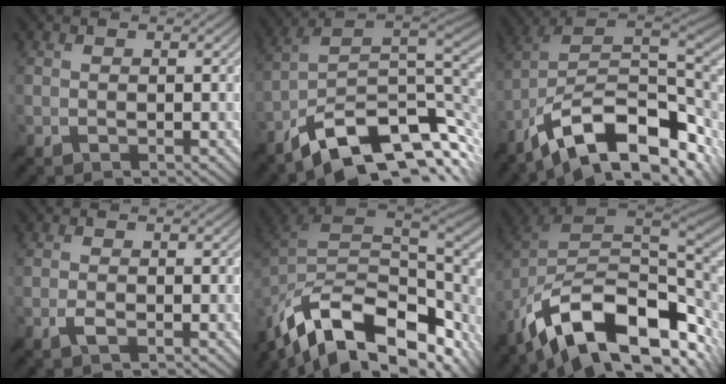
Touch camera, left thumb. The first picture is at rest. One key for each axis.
{"total": 13.1, "fx": -5.7, "fy": 5.9, "fz": 10.1, "tx": -0.196, "ty": 0.002, "tz": -0.104}
{"total": 15.9, "fx": -6.1, "fy": 7.4, "fz": 12.6, "tx": -0.239, "ty": 0.006, "tz": -0.112}
{"total": 1.3, "fx": -0.5, "fy": 0.3, "fz": 1.1, "tx": -0.024, "ty": 0.004, "tz": -0.010}
{"total": 15.8, "fx": -7.4, "fy": 8.9, "fz": 10.8, "tx": -0.242, "ty": -0.031, "tz": -0.119}
{"total": 15.4, "fx": -5.3, "fy": 8.4, "fz": 11.8, "tx": -0.221, "ty": -0.015, "tz": -0.092}